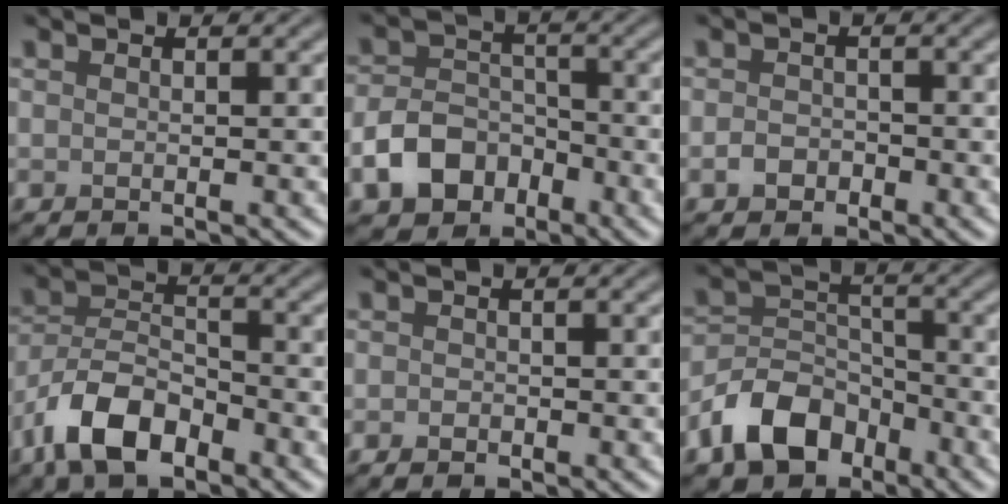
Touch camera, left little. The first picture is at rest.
{"total": 5.3, "force": [-2.7, 3.7, 2.5], "torque": [-0.044, -0.003, -0.055]}
{"total": 1.5, "force": [-0.8, 1.2, 0.6], "torque": [-0.006, 0.000, -0.018]}
{"total": 6.8, "force": [-4.3, 3.3, 4.2], "torque": [-0.072, 0.003, -0.090]}
{"total": 0.7, "force": [-0.4, 0.4, 0.4], "torque": [-0.003, -0.004, -0.006]}
{"total": 6.9, "force": [-4.3, 4.3, 3.1], "torque": [-0.053, -0.003, -0.093]}